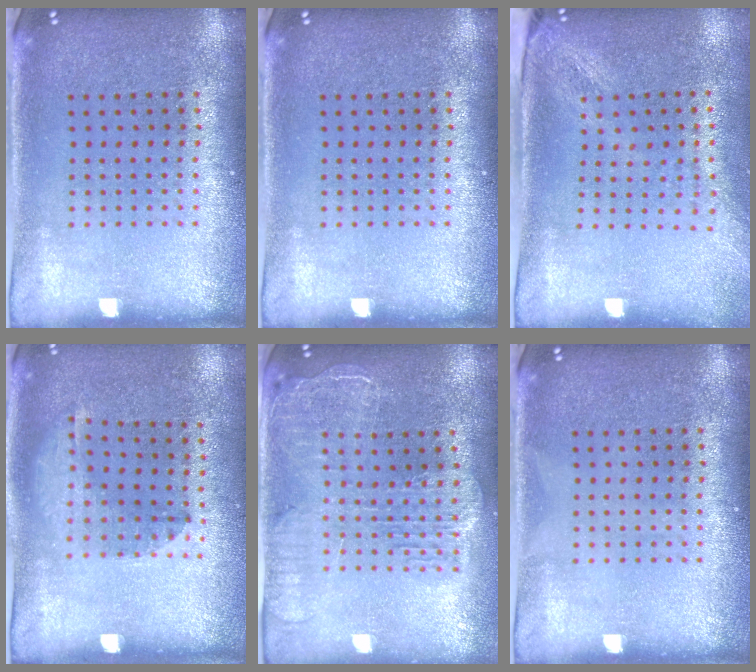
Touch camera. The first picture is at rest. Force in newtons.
{"total": 0.0}
{"total": 2.1, "press": 1.7, "slide": 1.3}
{"total": 1.3, "press": 1.0, "slide": 0.8}
{"total": 2.5, "press": 2.2, "slide": 1.2}
{"total": 0.0}